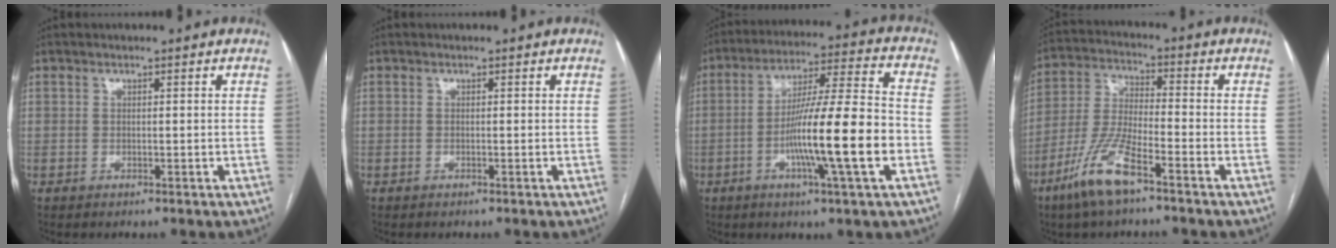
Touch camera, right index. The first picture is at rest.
{"total": 0.0}
{"total": 15.8, "force": [-4.3, -0.2, 15.2], "torque": [-0.257, -0.002, -0.077]}
{"total": 10.2, "force": [-6.3, 1.7, 7.8], "torque": [-0.170, -0.013, -0.128]}